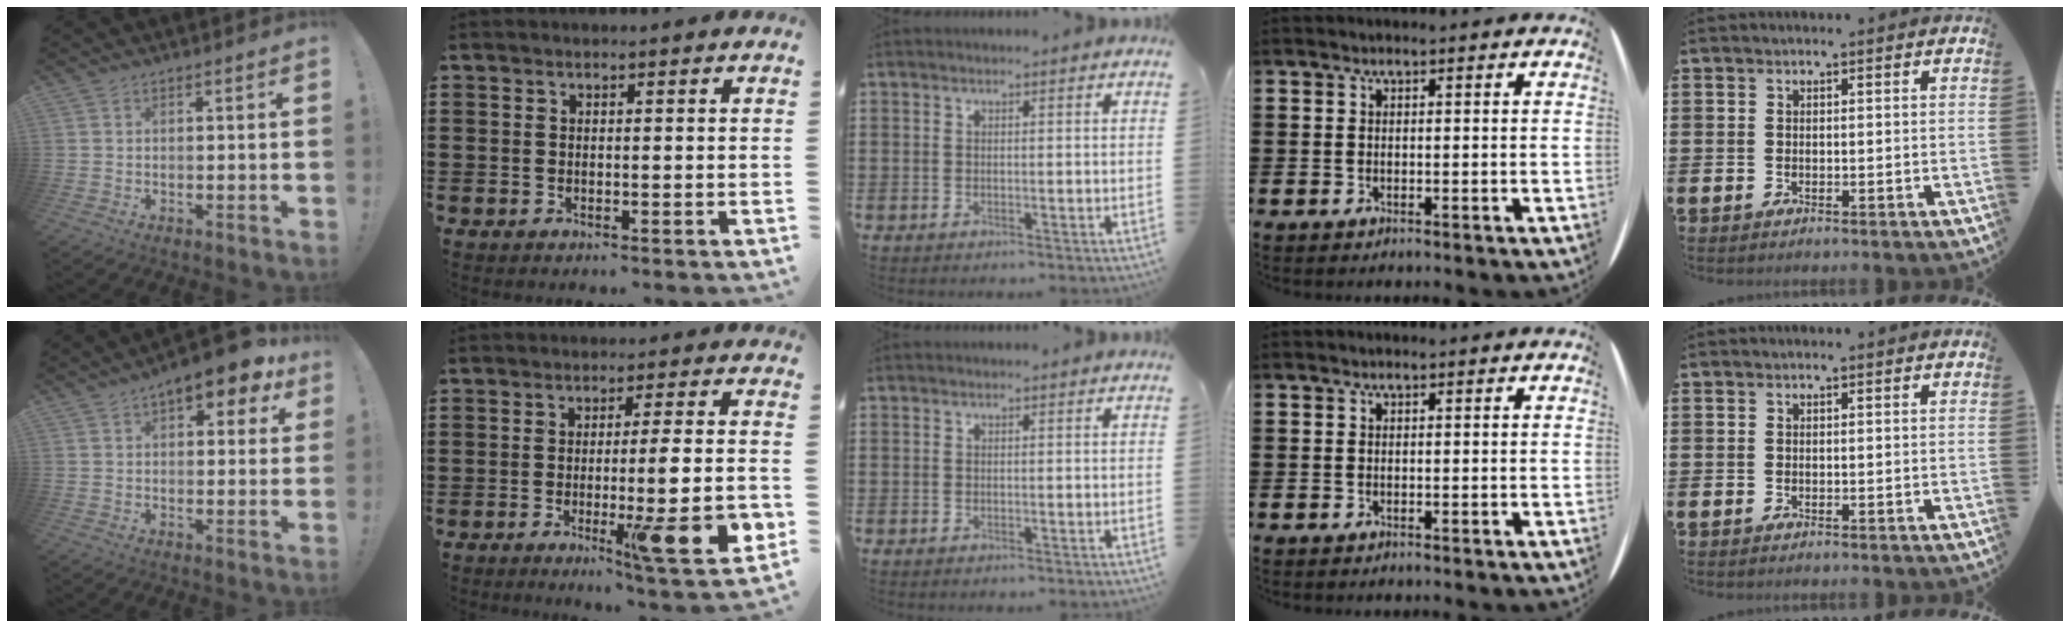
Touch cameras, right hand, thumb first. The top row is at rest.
{"thumb": {"total": 10.1, "force": [6.2, 4.1, 6.9], "torque": [-0.079, -0.035, 0.101]}, "index": {"total": 11.2, "force": [-2.4, 0.8, 10.9], "torque": [-0.161, -0.017, -0.043]}}